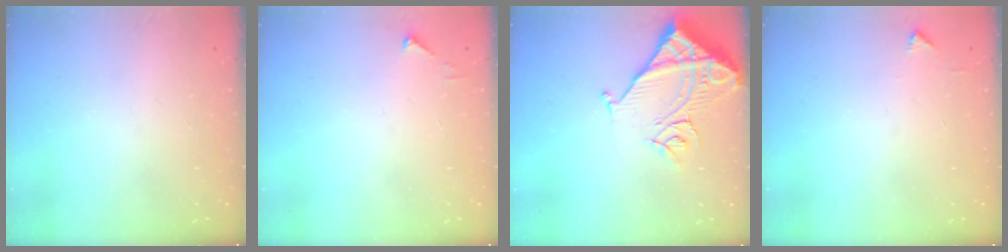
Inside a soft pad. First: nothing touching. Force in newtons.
{"total": 2.5, "press": 2.5, "slide": 0.3}
{"total": 12.1, "press": 12.0, "slide": 1.6}
{"total": 2.1, "press": 2.1, "slide": 0.3}